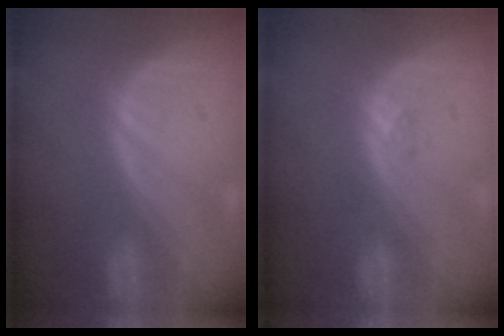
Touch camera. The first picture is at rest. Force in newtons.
{"total": 1.4, "press": 1.3, "slide": 0.6}